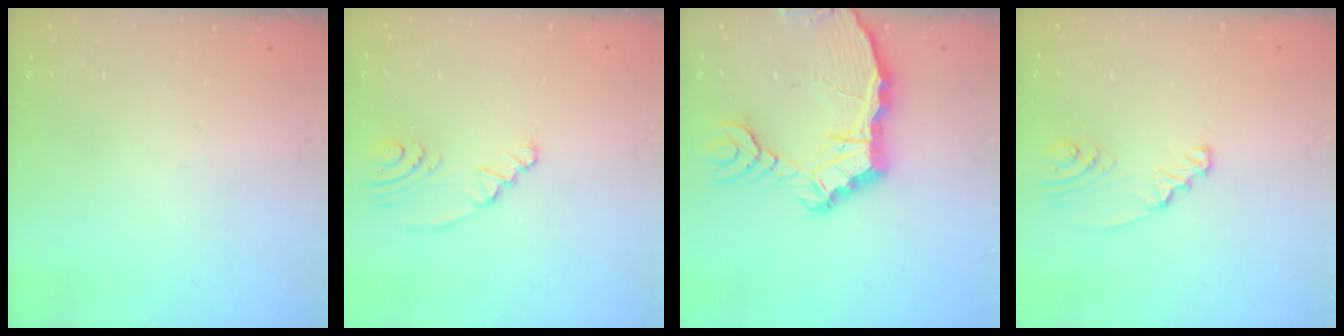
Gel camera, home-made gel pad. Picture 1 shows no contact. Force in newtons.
{"total": 3.2, "press": 3.0, "slide": 1.1}
{"total": 10.7, "press": 10.7, "slide": 1.2}
{"total": 2.3, "press": 2.3, "slide": 0.3}